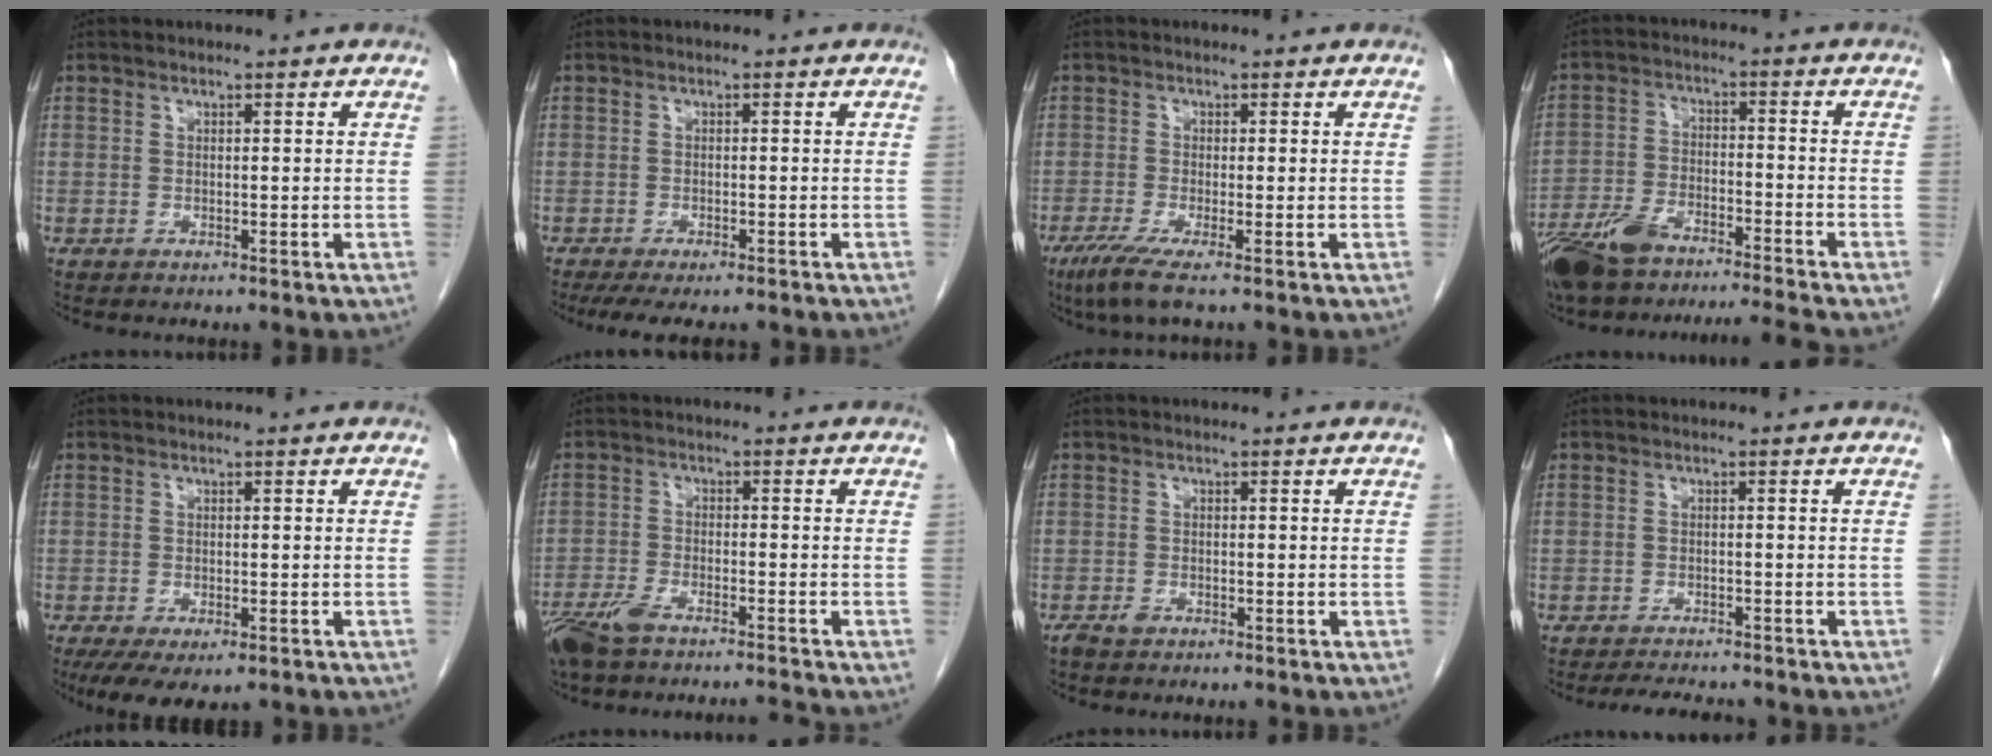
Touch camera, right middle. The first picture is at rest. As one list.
[{"total": 8.1, "force": [-6.6, 2.1, 4.1], "torque": [-0.054, -0.009, -0.095]}, {"total": 4.6, "force": [-2.8, 0.0, 3.6], "torque": [-0.072, -0.017, -0.056]}, {"total": 11.3, "force": [-9.8, 0.7, 5.7], "torque": [-0.117, -0.004, -0.176]}, {"total": 7.6, "force": [-5.0, 3.1, 4.8], "torque": [-0.074, -0.013, -0.075]}, {"total": 8.1, "force": [-7.1, 0.6, 3.9], "torque": [-0.076, -0.010, -0.127]}, {"total": 1.3, "force": [-1.1, 0.4, 0.6], "torque": [-0.016, -0.001, -0.019]}, {"total": 5.5, "force": [-5.1, 0.8, 1.8], "torque": [-0.026, -0.010, -0.076]}]